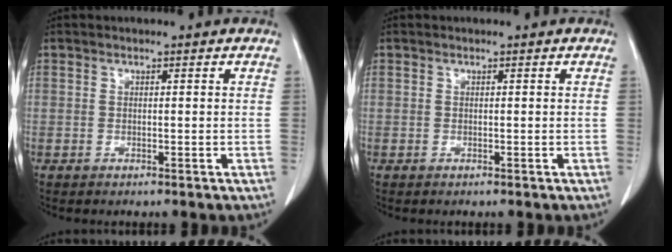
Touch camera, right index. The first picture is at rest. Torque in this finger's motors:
{"motor_torque": [-0.01, 0.00, 0.00, 0.00]}